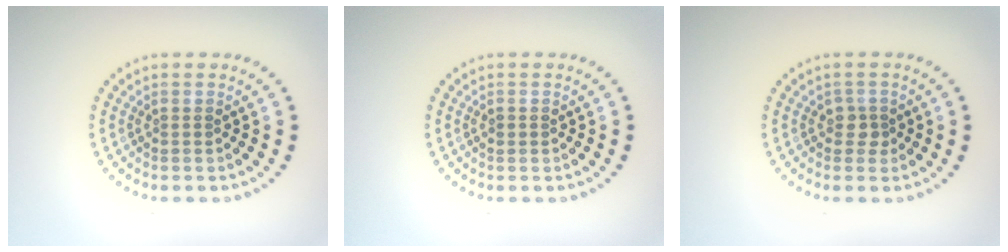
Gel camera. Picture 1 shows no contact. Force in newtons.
{"total": 0.7, "press": 0.7, "slide": 0.0}
{"total": 1.5, "press": 1.2, "slide": 0.9}